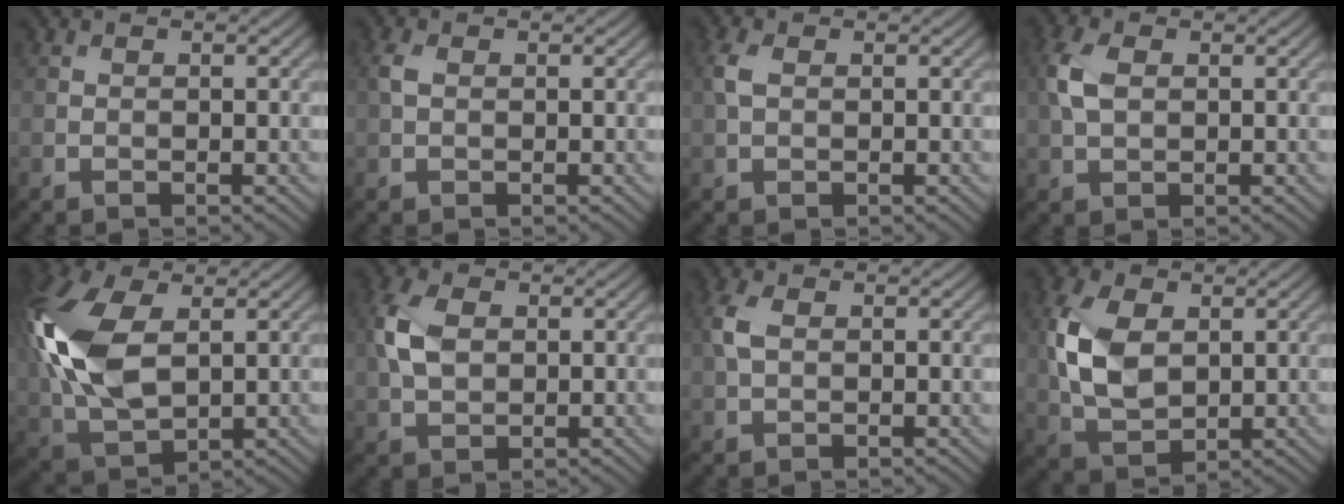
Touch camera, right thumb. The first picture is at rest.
{"total": 1.6, "force": [0.3, 1.0, 1.2], "torque": [-0.035, 0.005, 0.004]}
{"total": 2.2, "force": [0.5, 1.4, 1.7], "torque": [-0.048, 0.005, 0.008]}
{"total": 4.3, "force": [0.8, 2.7, 3.2], "torque": [-0.088, 0.008, 0.014]}
{"total": 15.2, "force": [2.4, 9.0, 12.1], "torque": [-0.325, 0.006, 0.047]}
{"total": 5.6, "force": [1.0, 3.8, 4.1], "torque": [-0.105, 0.010, 0.016]}
{"total": 3.0, "force": [0.6, 1.9, 2.3], "torque": [-0.063, 0.007, 0.009]}
{"total": 9.2, "force": [1.5, 5.9, 7.0], "torque": [-0.178, 0.005, 0.028]}